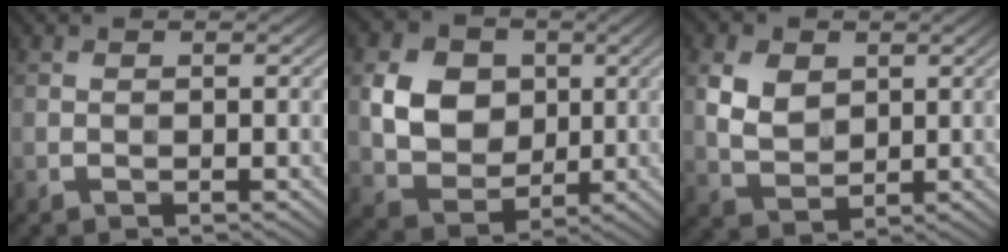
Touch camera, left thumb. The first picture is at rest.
{"total": 8.0, "force": [1.3, 6.6, 4.4], "torque": [-0.106, 0.001, 0.017]}
{"total": 5.5, "force": [1.8, 4.0, 3.3], "torque": [-0.083, 0.000, 0.035]}